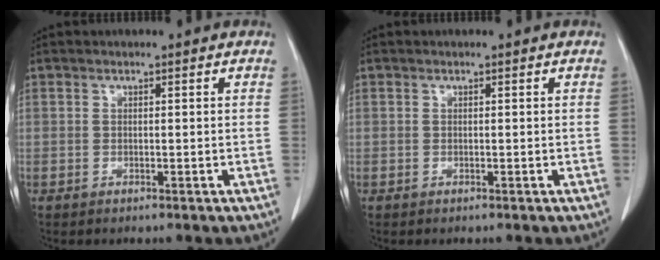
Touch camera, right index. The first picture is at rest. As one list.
[{"total": 0.0}]